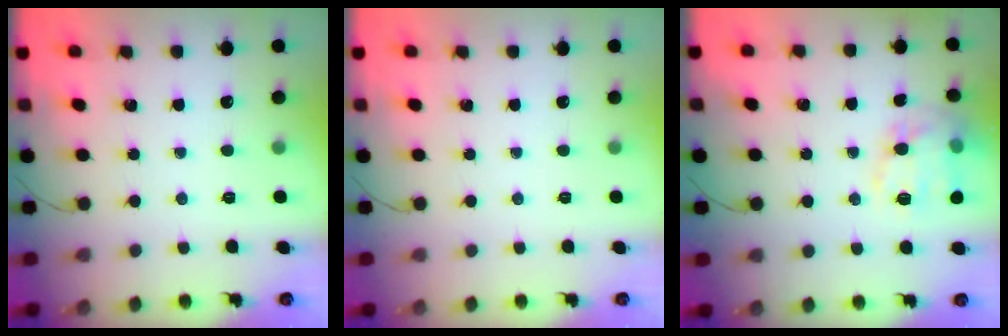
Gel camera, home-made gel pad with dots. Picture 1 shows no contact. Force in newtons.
{"total": 0.0}
{"total": 15.8, "press": 15.7, "slide": 1.0}